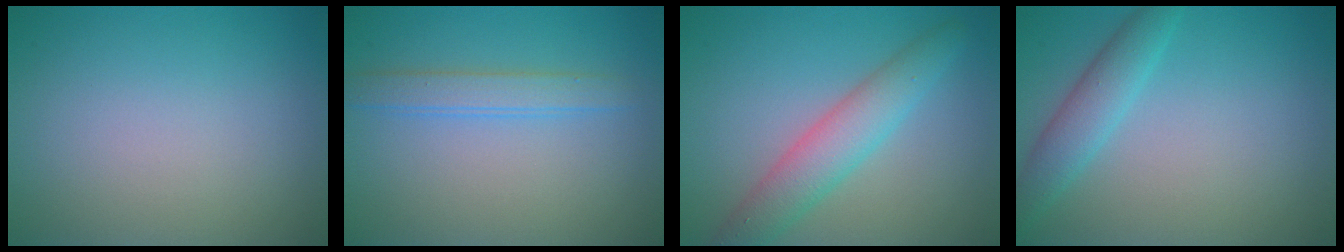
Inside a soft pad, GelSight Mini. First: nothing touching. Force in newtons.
{"total": 2.2, "press": 2.2, "slide": 0.1}
{"total": 4.2, "press": 4.2, "slide": 0.2}
{"total": 2.9, "press": 2.9, "slide": 0.1}